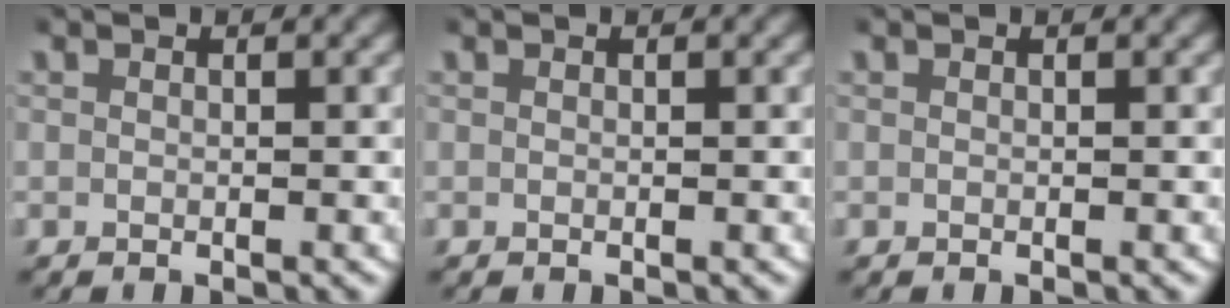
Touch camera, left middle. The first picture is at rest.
{"total": 0.0}
{"total": 0.0}